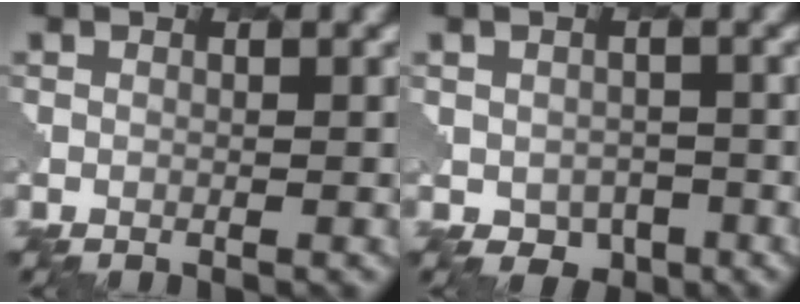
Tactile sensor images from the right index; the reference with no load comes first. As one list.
[{"total": 2.3, "force": [-0.6, 2.0, 1.0], "torque": [-0.019, -0.010, -0.011]}]